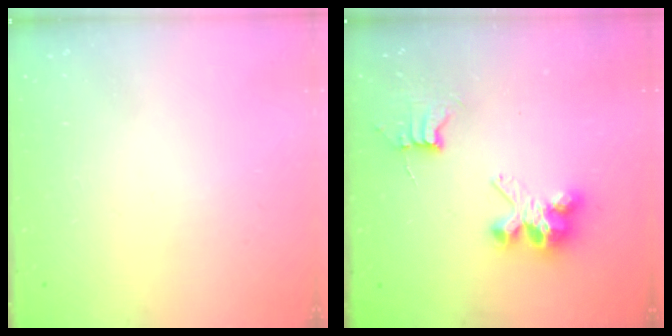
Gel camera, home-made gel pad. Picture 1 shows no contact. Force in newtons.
{"total": 8.7, "press": 8.7, "slide": 0.6}